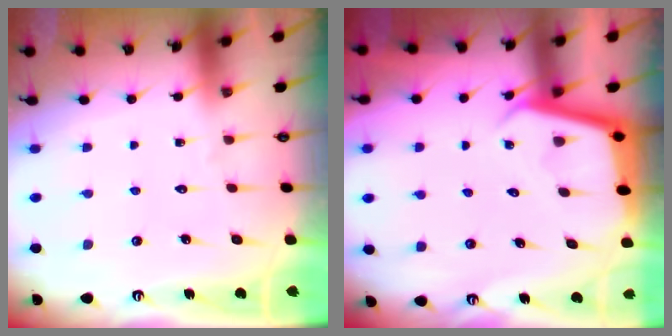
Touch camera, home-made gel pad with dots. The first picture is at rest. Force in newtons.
{"total": 3.6, "press": 3.6, "slide": 0.3}